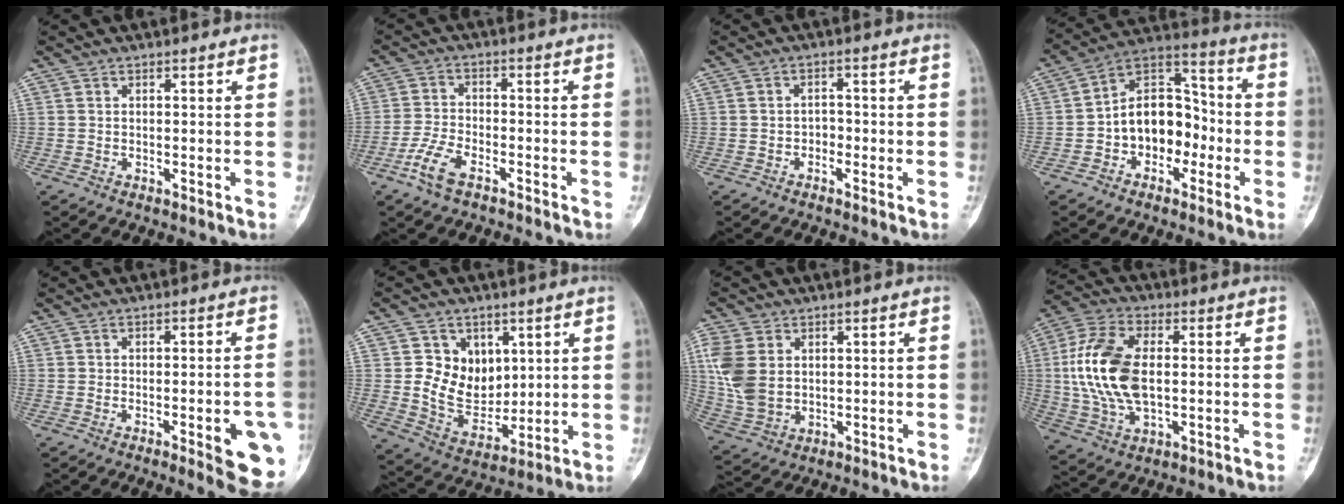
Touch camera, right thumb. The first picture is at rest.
{"total": 6.3, "force": [-3.9, 2.7, 4.1], "torque": [-0.092, 0.016, -0.078]}
{"total": 2.0, "force": [-1.1, 1.6, 0.8], "torque": [0.003, 0.013, -0.024]}
{"total": 13.7, "force": [-3.1, 9.8, 9.2], "torque": [-0.100, 0.055, -0.062]}
{"total": 10.5, "force": [-3.5, 2.6, 9.5], "torque": [-0.098, 0.004, -0.036]}
{"total": 11.5, "force": [3.1, 9.2, 6.2], "torque": [-0.059, -0.023, 0.072]}
{"total": 10.3, "force": [2.1, 7.4, 6.8], "torque": [-0.147, -0.006, 0.051]}
{"total": 16.3, "force": [0.6, 9.3, 13.3], "torque": [-0.271, 0.008, 0.012]}